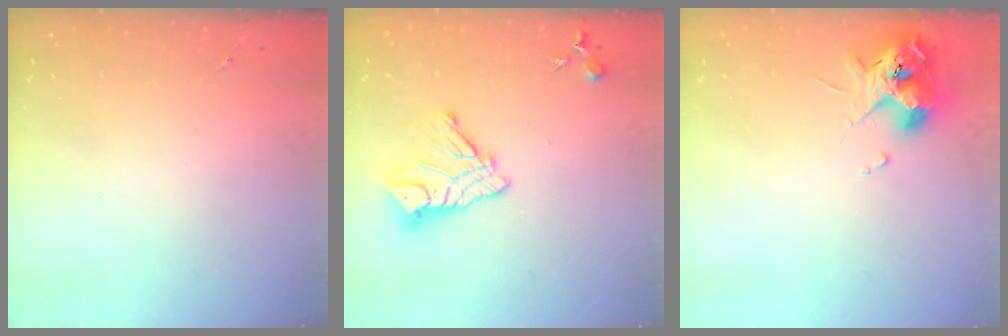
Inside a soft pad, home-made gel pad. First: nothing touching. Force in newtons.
{"total": 12.8, "press": 12.7, "slide": 1.0}
{"total": 10.9, "press": 10.8, "slide": 1.8}